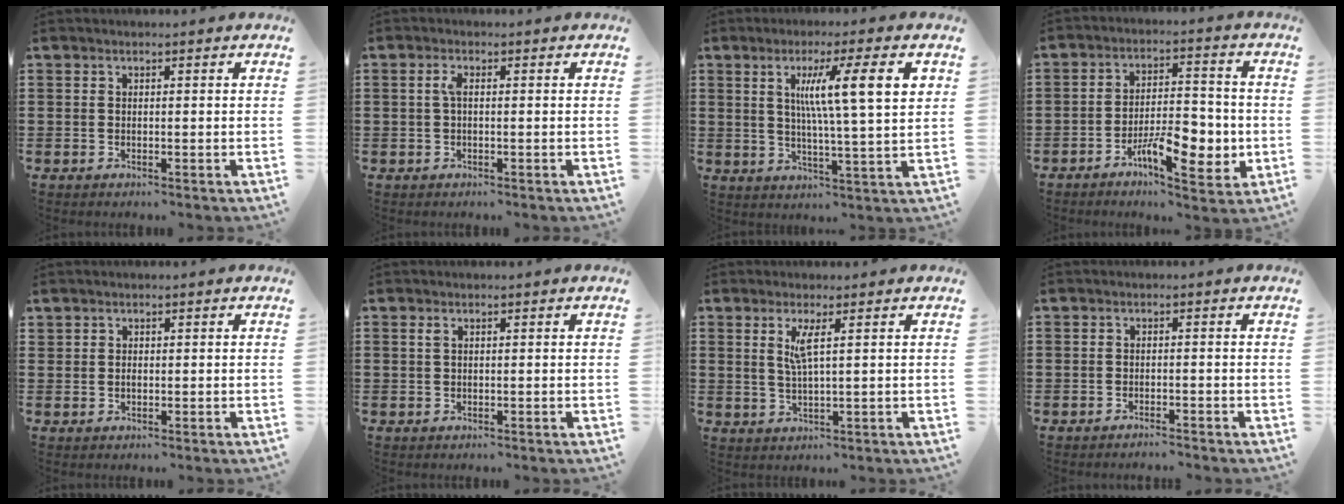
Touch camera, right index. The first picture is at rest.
{"total": 1.8, "force": [-0.1, 0.5, 1.7], "torque": [-0.041, -0.002, -0.004]}
{"total": 10.5, "force": [3.2, 1.1, 9.9], "torque": [-0.186, 0.004, 0.047]}
{"total": 9.5, "force": [-3.7, 4.2, 7.6], "torque": [-0.118, 0.010, -0.061]}
{"total": 0.5, "force": [0.1, 0.4, 0.3], "torque": [-0.008, -0.001, 0.002]}
{"total": 0.5, "force": [0.2, 0.1, 0.5], "torque": [-0.011, 0.000, 0.004]}
{"total": 3.4, "force": [1.3, -0.2, 3.1], "torque": [-0.066, -0.006, 0.020]}
{"total": 1.2, "force": [-1.2, -0.1, 0.1], "torque": [-0.005, 0.001, -0.024]}